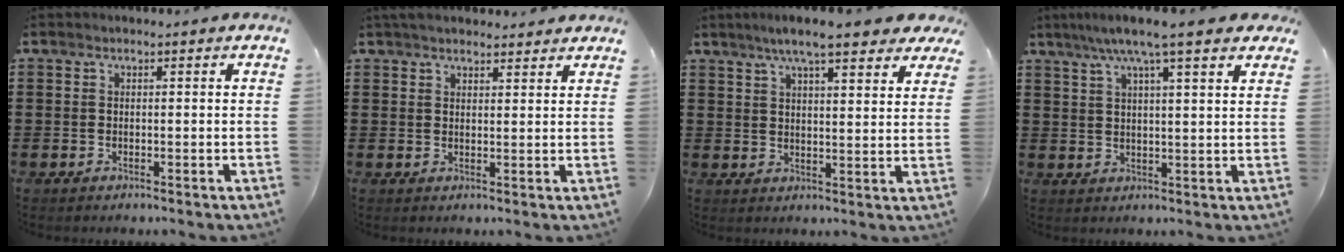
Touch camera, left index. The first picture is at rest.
{"total": 2.9, "force": [2.8, 0.5, 0.7], "torque": [-0.020, 0.001, 0.053]}
{"total": 7.6, "force": [6.2, 1.1, 4.3], "torque": [-0.092, -0.006, 0.110]}
{"total": 7.1, "force": [5.2, 0.4, 4.7], "torque": [-0.098, -0.008, 0.087]}